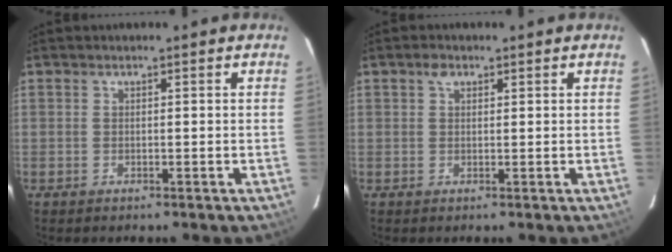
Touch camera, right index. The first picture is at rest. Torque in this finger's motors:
{"motor_torque": [0.11, 0.02, 0.06, 0.02]}